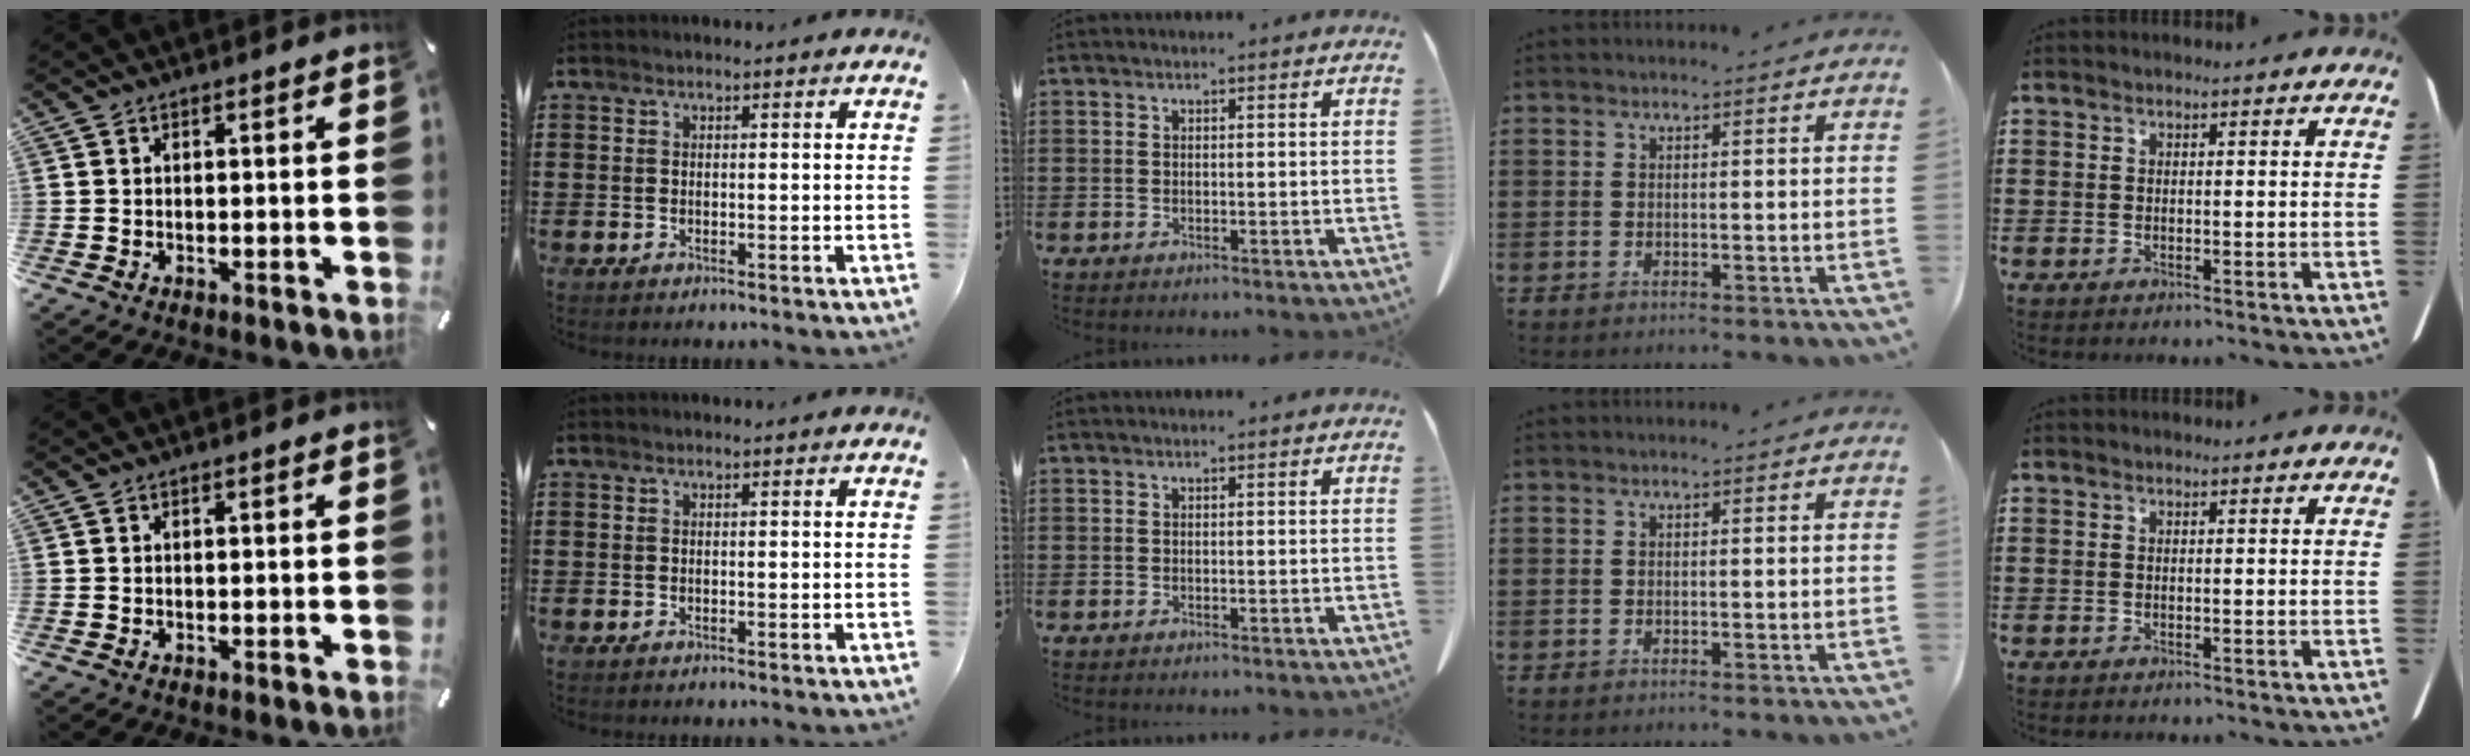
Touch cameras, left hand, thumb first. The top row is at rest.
{}